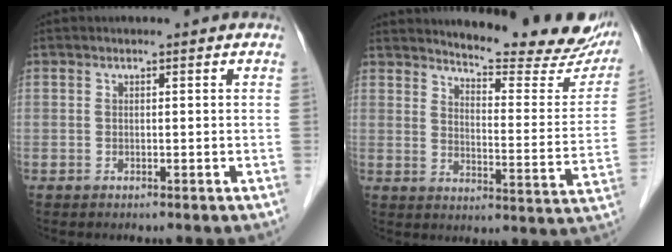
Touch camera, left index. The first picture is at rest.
{"total": 19.3, "force": [17.8, 2.6, 7.1], "torque": [-0.086, -0.077, 0.211]}